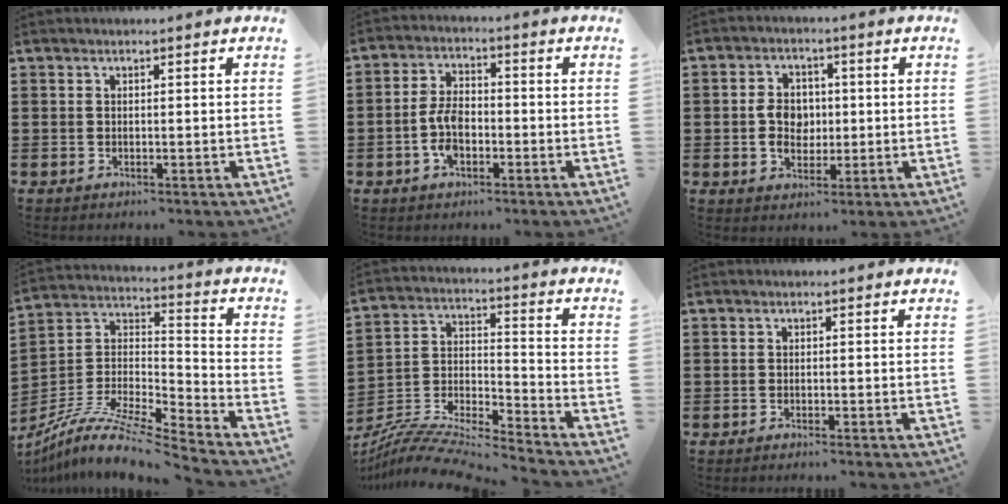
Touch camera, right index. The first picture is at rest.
{"total": 5.8, "force": [-1.8, 3.0, 4.6], "torque": [-0.108, -0.001, -0.038]}
{"total": 5.5, "force": [-0.2, 4.2, 3.5], "torque": [-0.086, 0.008, -0.007]}
{"total": 10.6, "force": [-9.1, 1.4, 5.3], "torque": [-0.111, 0.008, -0.185]}
{"total": 9.1, "force": [-8.7, 1.1, 2.6], "torque": [-0.059, 0.003, -0.177]}
{"total": 0.7, "force": [-0.6, -0.1, 0.1], "torque": [-0.004, -0.002, -0.013]}